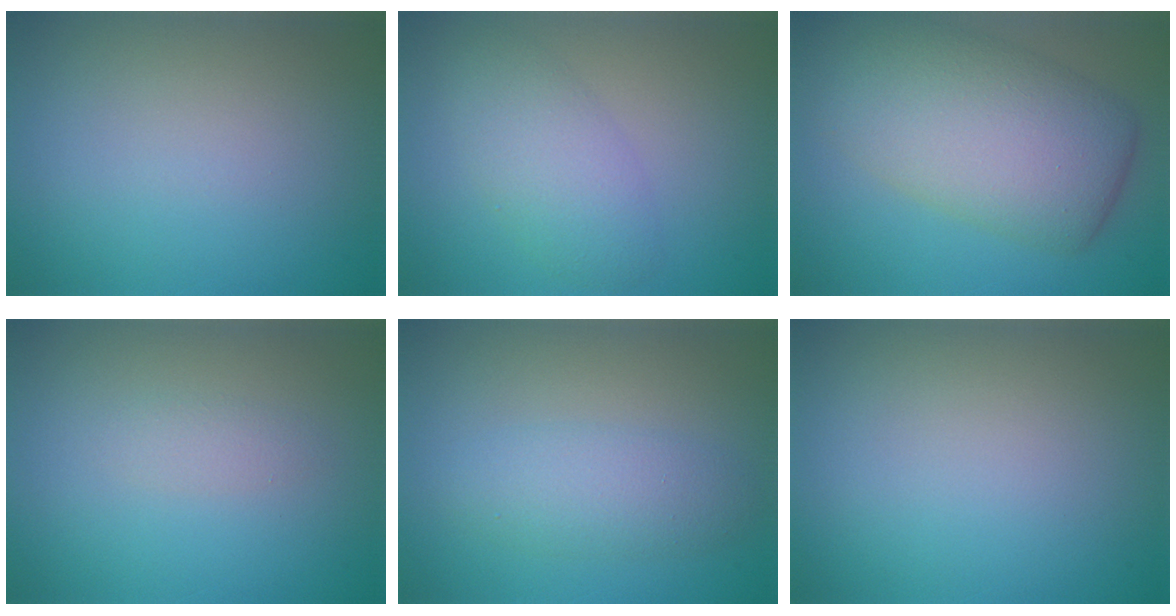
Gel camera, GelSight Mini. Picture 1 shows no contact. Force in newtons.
{"total": 3.9, "press": 3.9, "slide": 0.2}
{"total": 9.8, "press": 9.8, "slide": 0.4}
{"total": 1.1, "press": 1.1, "slide": 0.1}
{"total": 3.3, "press": 3.3, "slide": 0.1}
{"total": 0.0}